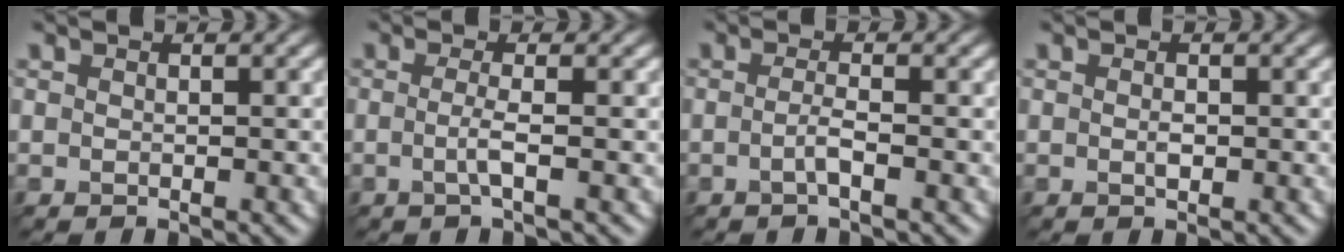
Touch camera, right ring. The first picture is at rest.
{"total": 1.2, "force": [-0.7, -0.6, 0.8], "torque": [-0.038, 0.003, 0.002]}
{"total": 1.2, "force": [-0.9, -0.7, 0.5], "torque": [-0.032, 0.008, -0.002]}
{"total": 0.9, "force": [-0.4, -0.8, -0.2], "torque": [-0.018, 0.005, 0.012]}